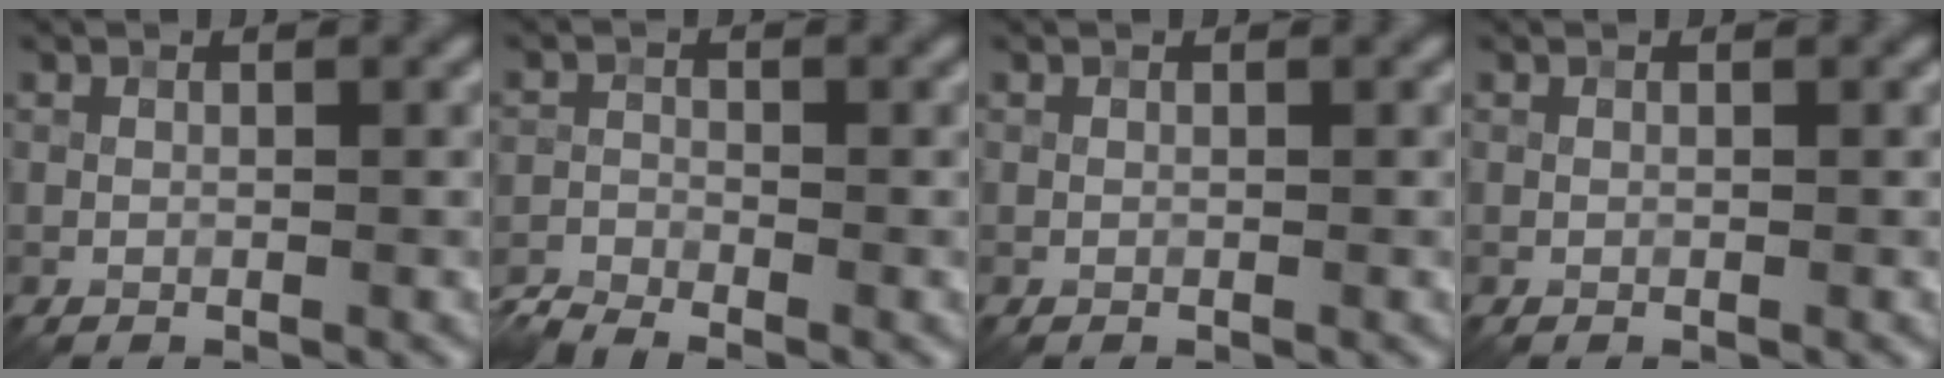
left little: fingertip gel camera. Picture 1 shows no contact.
{"total": 3.5, "force": [-3.2, 0.7, 1.2], "torque": [-0.030, -0.009, -0.076]}
{"total": 0.0}
{"total": 0.0}